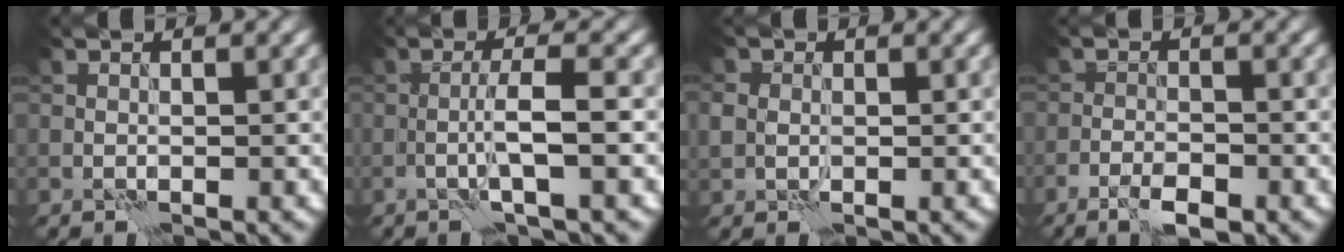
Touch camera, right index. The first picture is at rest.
{"total": 3.2, "force": [-0.5, 0.2, 3.1], "torque": [-0.055, 0.005, -0.016]}
{"total": 2.6, "force": [0.3, 2.1, 1.4], "torque": [-0.035, 0.005, 0.007]}
{"total": 3.2, "force": [-2.1, 1.1, 2.2], "torque": [-0.037, 0.002, -0.040]}